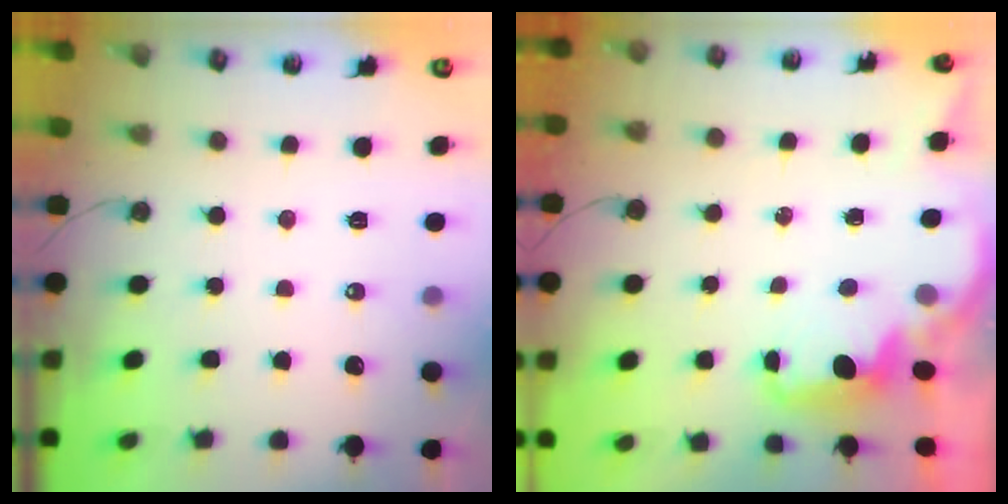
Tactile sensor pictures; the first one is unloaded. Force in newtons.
{"total": 1.5, "press": 1.3, "slide": 0.7}